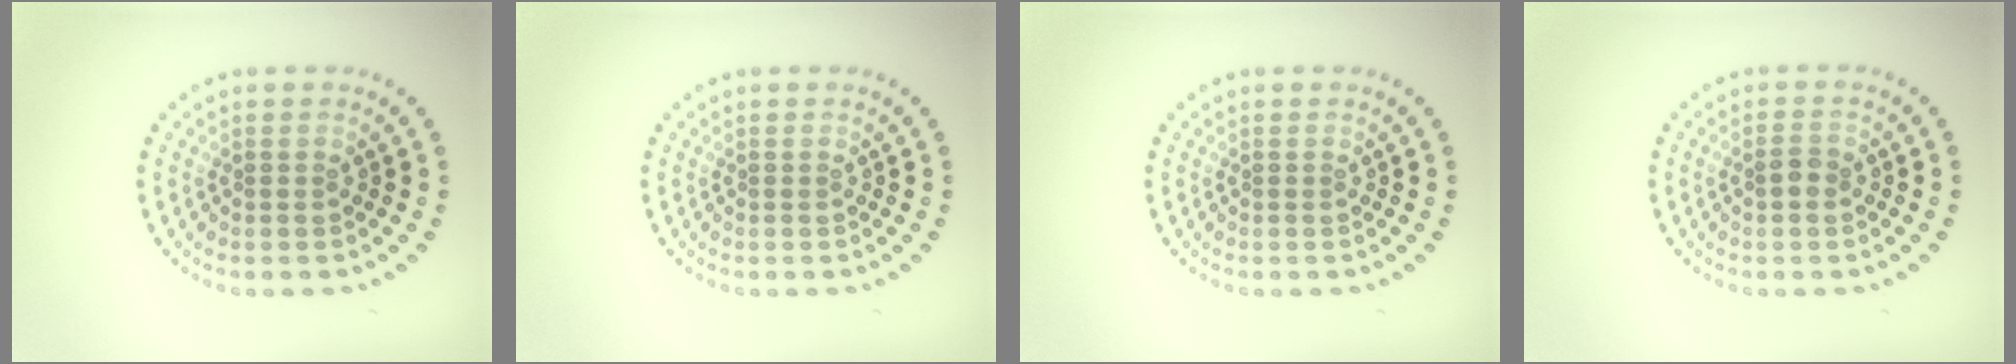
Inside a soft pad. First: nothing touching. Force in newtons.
{"total": 0.0}
{"total": 0.0}
{"total": 1.3, "press": 1.3, "slide": 0.2}